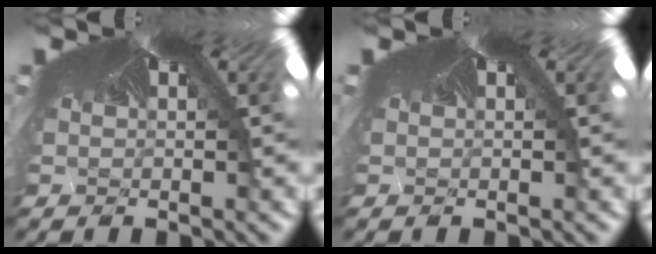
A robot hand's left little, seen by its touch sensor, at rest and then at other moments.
{"total": 0.0}